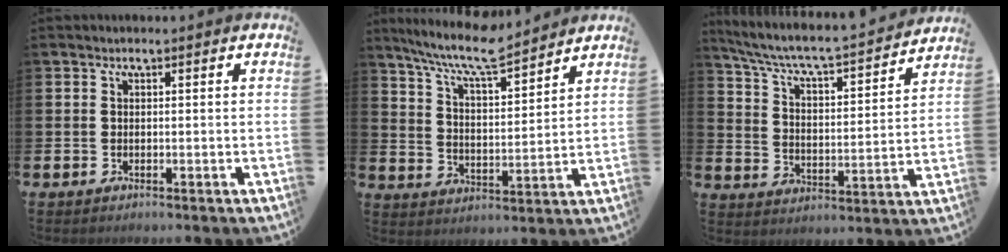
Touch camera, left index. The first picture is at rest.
{"total": 8.7, "force": [7.9, 0.9, 3.5], "torque": [-0.088, -0.047, 0.140]}
{"total": 6.3, "force": [5.8, 0.6, 2.3], "torque": [-0.078, -0.048, 0.092]}